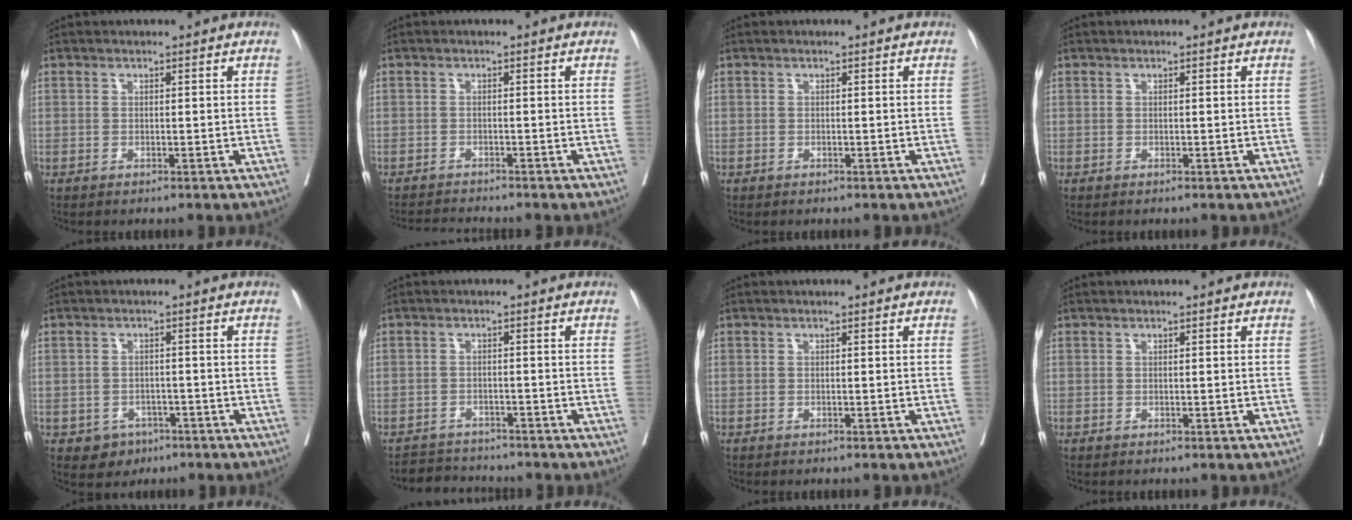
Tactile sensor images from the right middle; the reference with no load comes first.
{"total": 3.2, "force": [-3.0, -0.8, 0.3], "torque": [-0.004, -0.017, -0.051]}
{"total": 0.6, "force": [0.5, 0.3, -0.1], "torque": [0.008, 0.009, 0.005]}
{"total": 0.0}
{"total": 3.1, "force": [-1.3, 2.8, 0.6], "torque": [-0.004, 0.012, -0.012]}
{"total": 3.7, "force": [-3.6, 0.5, -0.5], "torque": [0.011, -0.002, -0.061]}
{"total": 0.0}
{"total": 0.0}